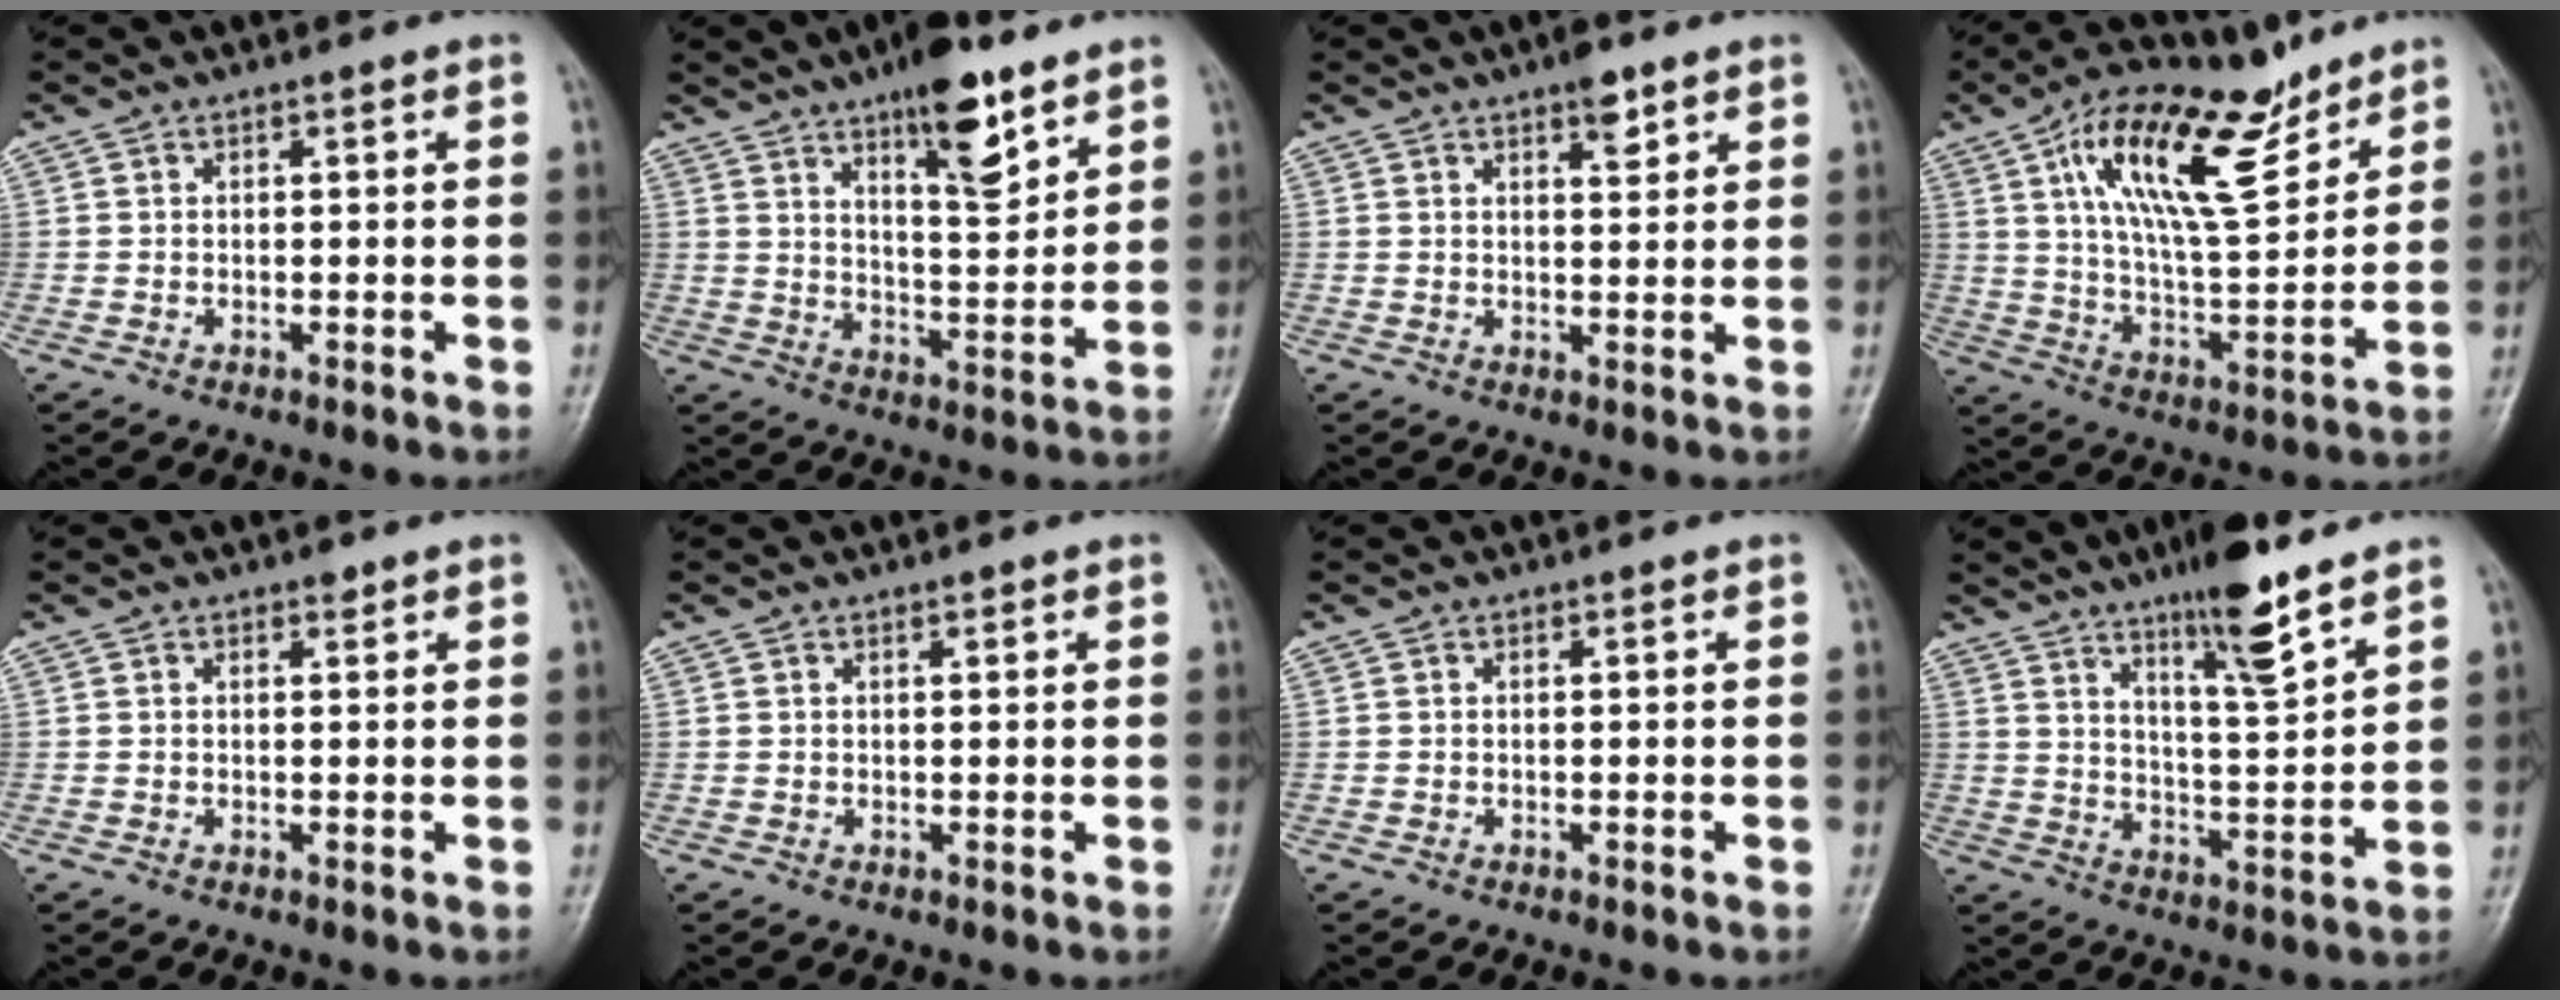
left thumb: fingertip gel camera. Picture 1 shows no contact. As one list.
[{"total": 13.0, "force": [8.1, 4.1, 9.2], "torque": [-0.118, -0.051, 0.130]}, {"total": 3.9, "force": [2.5, 1.5, 2.6], "torque": [-0.026, -0.013, 0.036]}, {"total": 19.8, "force": [11.0, 7.6, 14.6], "torque": [-0.218, -0.044, 0.199]}, {"total": 0.9, "force": [0.7, 0.4, 0.5], "torque": [-0.004, -0.003, 0.008]}, {"total": 0.7, "force": [0.5, 0.3, 0.4], "torque": [-0.005, -0.002, 0.007]}, {"total": 0.0}, {"total": 14.7, "force": [10.5, 0.7, 10.3], "torque": [-0.173, -0.063, 0.185]}]